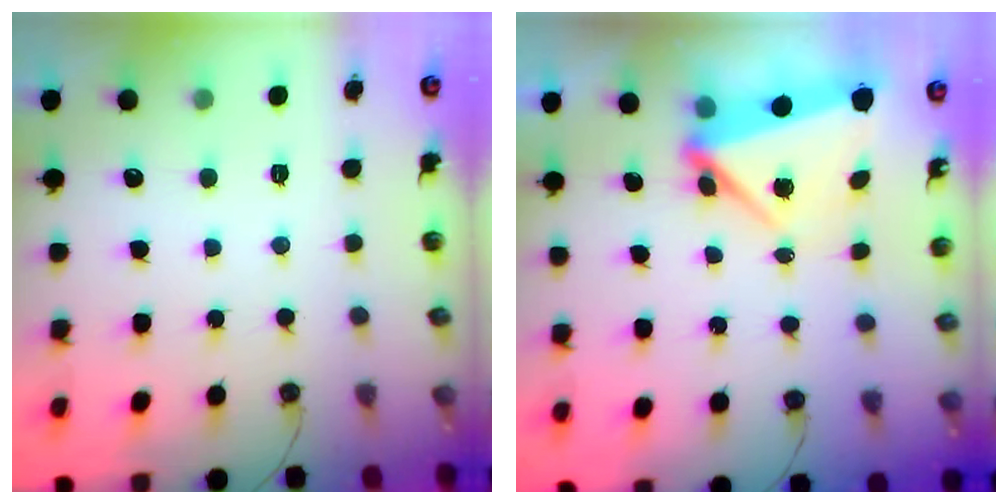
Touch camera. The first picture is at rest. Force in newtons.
{"total": 6.6, "press": 5.8, "slide": 3.0}